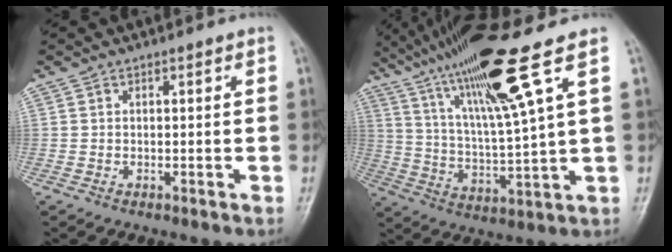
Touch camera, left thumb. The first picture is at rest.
{"total": 17.9, "force": [9.9, 0.2, 14.9], "torque": [-0.268, -0.033, 0.180]}